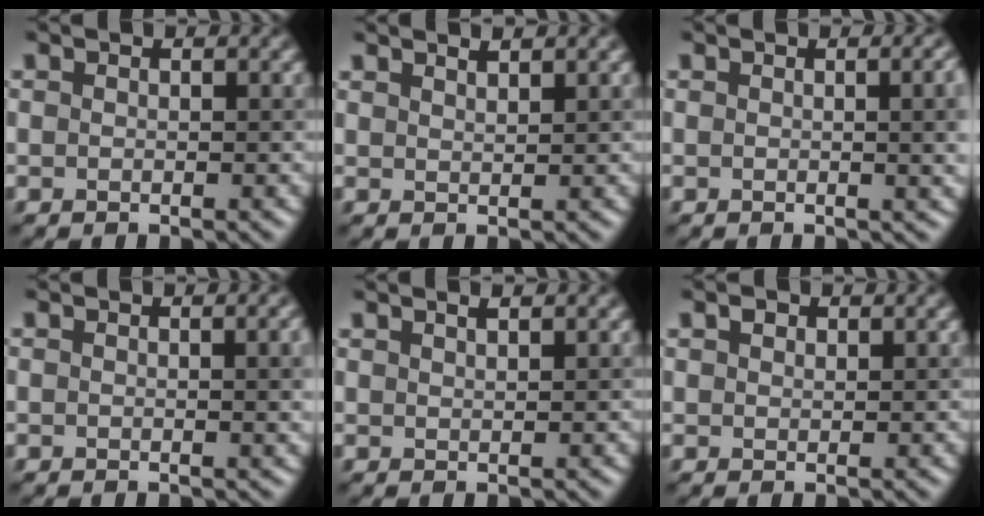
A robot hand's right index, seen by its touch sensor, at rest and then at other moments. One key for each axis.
{"total": 1.2, "fx": 1.2, "fy": 0.2, "fz": 0.3, "tx": 0.006, "ty": 0.007, "tz": 0.018}
{"total": 5.3, "fx": 0.3, "fy": 2.2, "fz": 4.8, "tx": -0.016, "ty": 0.017, "tz": 0.004}
{"total": 3.5, "fx": 0.3, "fy": 1.3, "fz": 3.2, "tx": -0.013, "ty": 0.016, "tz": 0.002}
{"total": 1.0, "fx": 0.9, "fy": 0.2, "fz": 0.5, "tx": 0.003, "ty": 0.008, "tz": 0.013}
{"total": 0.7, "fx": 0.6, "fy": 0.3, "fz": 0.0, "tx": 0.000, "ty": 0.007, "tz": 0.018}